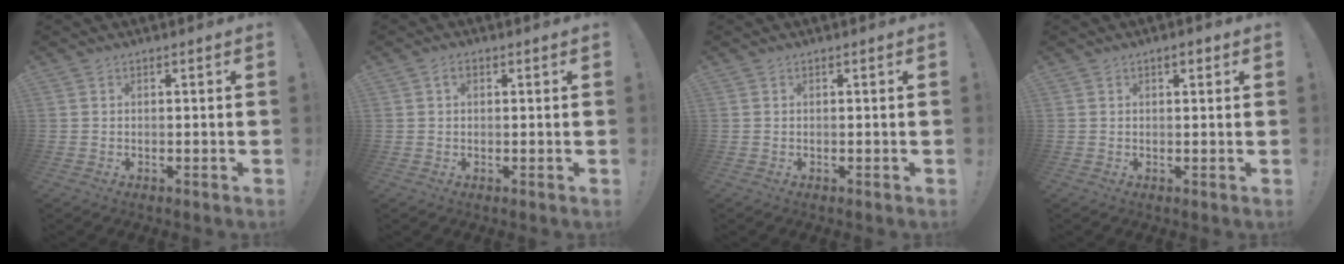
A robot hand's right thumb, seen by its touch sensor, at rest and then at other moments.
{"total": 1.9, "force": [0.7, 1.4, 1.1], "torque": [-0.020, 0.005, 0.012]}
{"total": 0.0}
{"total": 2.2, "force": [1.3, 1.0, 1.6], "torque": [-0.019, 0.001, 0.019]}